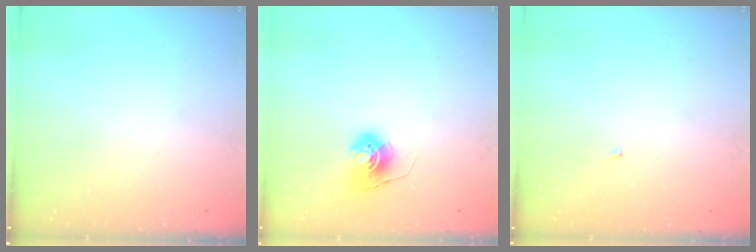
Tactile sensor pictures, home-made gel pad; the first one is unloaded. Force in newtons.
{"total": 6.9, "press": 6.9, "slide": 0.5}
{"total": 1.4, "press": 1.3, "slide": 0.1}